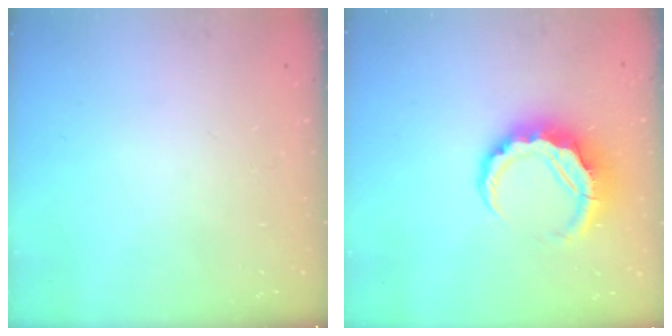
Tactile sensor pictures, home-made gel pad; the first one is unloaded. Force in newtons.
{"total": 9.1, "press": 9.0, "slide": 1.5}